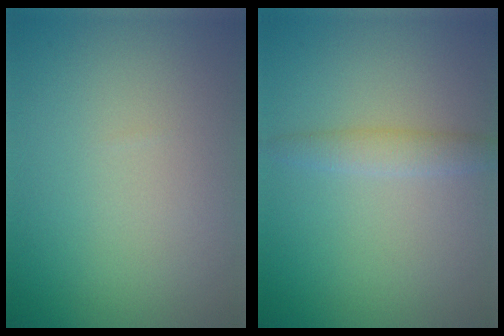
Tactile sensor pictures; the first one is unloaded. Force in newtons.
{"total": 1.8, "press": 1.8, "slide": 0.1}